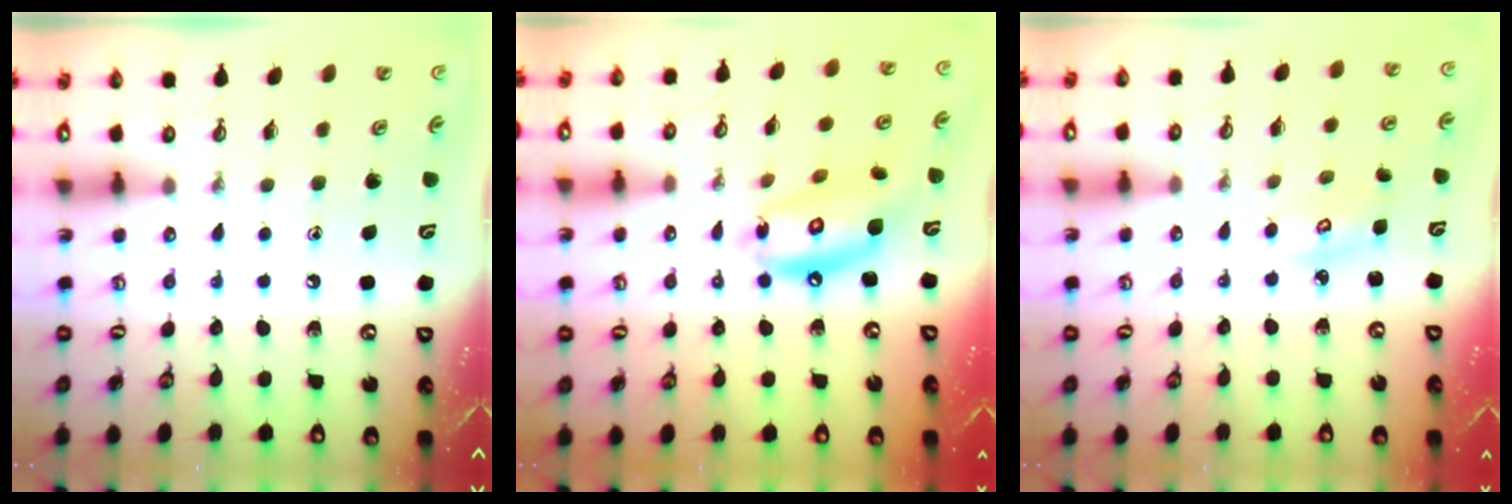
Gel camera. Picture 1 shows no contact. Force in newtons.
{"total": 13.4, "press": 13.3, "slide": 1.2}
{"total": 3.2, "press": 3.2, "slide": 0.3}